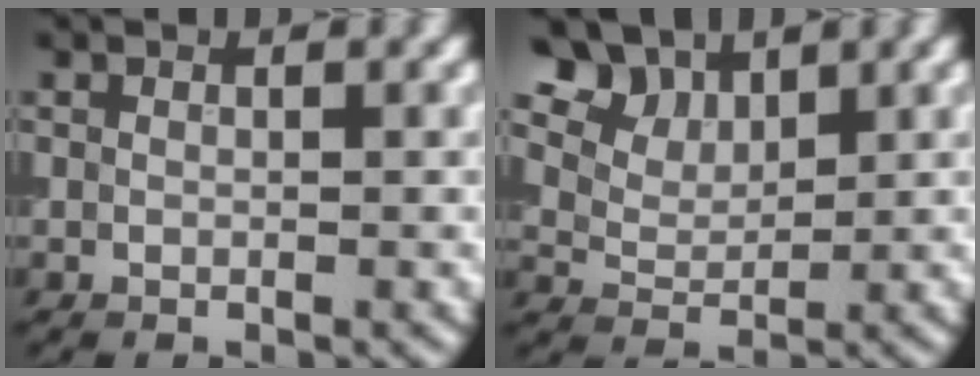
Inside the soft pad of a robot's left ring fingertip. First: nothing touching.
{"total": 9.1, "force": [6.0, 5.5, 4.0], "torque": [-0.098, 0.011, 0.103]}